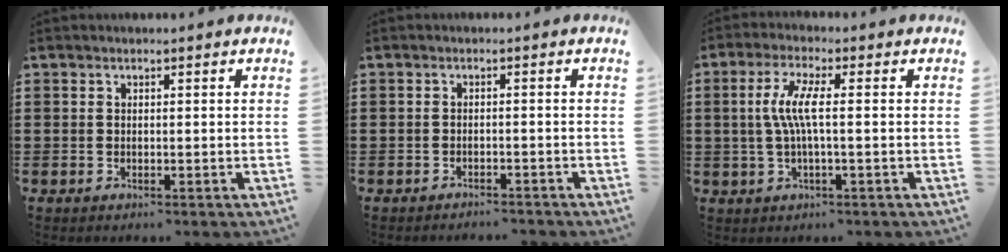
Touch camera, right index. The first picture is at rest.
{"total": 1.3, "force": [-1.3, 0.0, 0.0], "torque": [-0.004, 0.001, -0.028]}
{"total": 5.7, "force": [-0.2, 0.8, 5.7], "torque": [-0.126, -0.009, -0.014]}